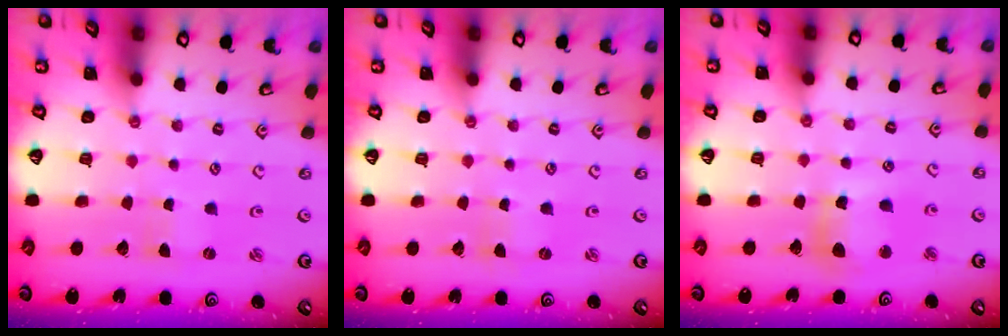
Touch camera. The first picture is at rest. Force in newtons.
{"total": 0.6, "press": 0.6, "slide": 0.1}
{"total": 10.4, "press": 10.4, "slide": 1.2}